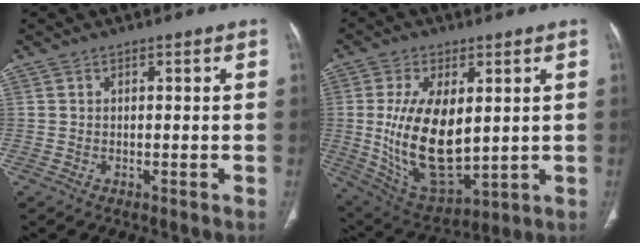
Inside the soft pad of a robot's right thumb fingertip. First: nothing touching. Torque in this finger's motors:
{"motor_torque": [-0.32, 1.72, 1.01, 1.06, 0.21]}